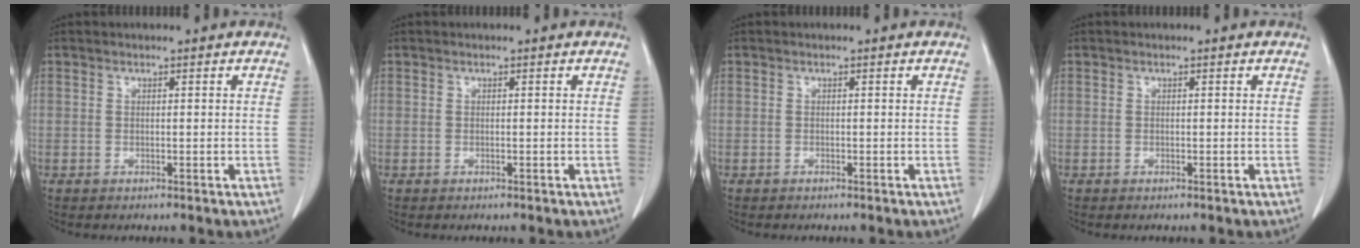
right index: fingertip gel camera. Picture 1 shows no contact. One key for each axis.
{"total": 0.0}
{"total": 0.0}
{"total": 0.0}